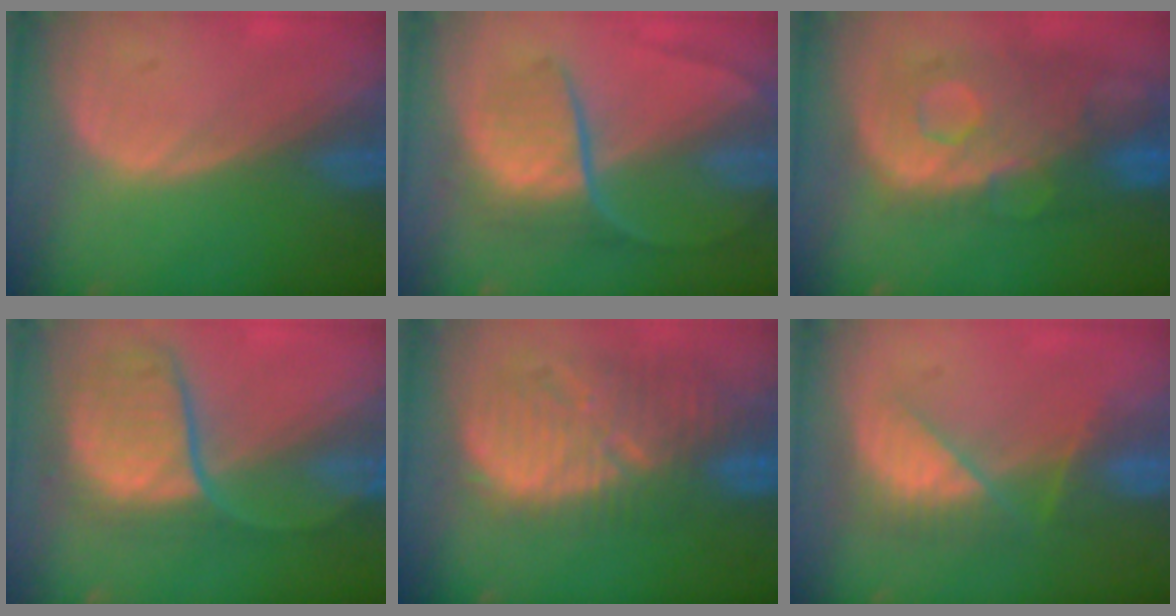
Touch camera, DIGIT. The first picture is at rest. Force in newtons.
{"total": 8.8, "press": 7.6, "slide": 4.5}
{"total": 11.3, "press": 9.8, "slide": 5.6}
{"total": 9.6, "press": 9.0, "slide": 3.3}
{"total": 12.2, "press": 11.3, "slide": 4.5}
{"total": 8.1, "press": 7.0, "slide": 4.1}